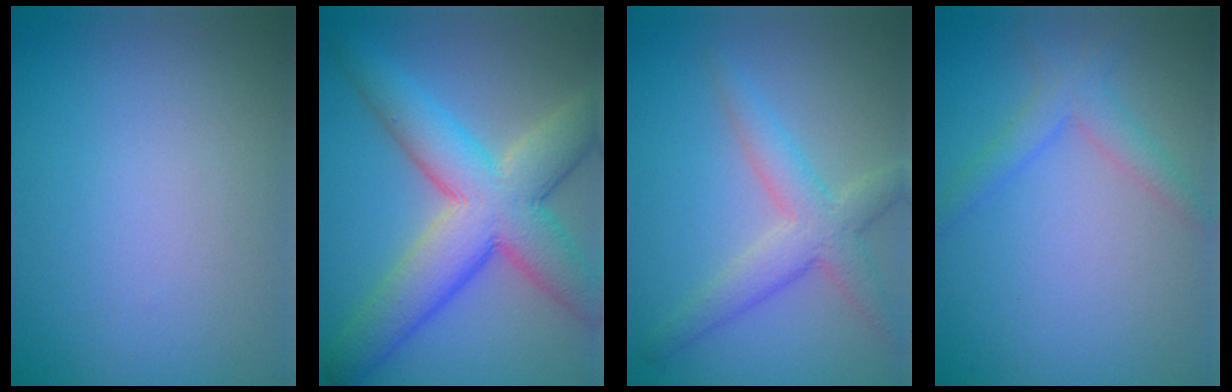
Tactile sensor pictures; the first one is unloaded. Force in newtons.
{"total": 9.9, "press": 9.8, "slide": 0.5}
{"total": 4.0, "press": 4.0, "slide": 0.3}
{"total": 2.3, "press": 2.3, "slide": 0.1}